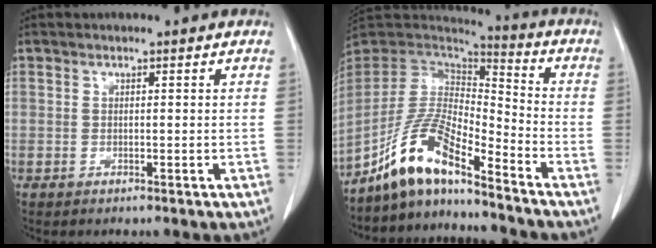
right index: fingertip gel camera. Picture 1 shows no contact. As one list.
[{"total": 12.2, "force": [-9.0, 2.1, 8.0], "torque": [-0.169, 0.013, -0.171]}]